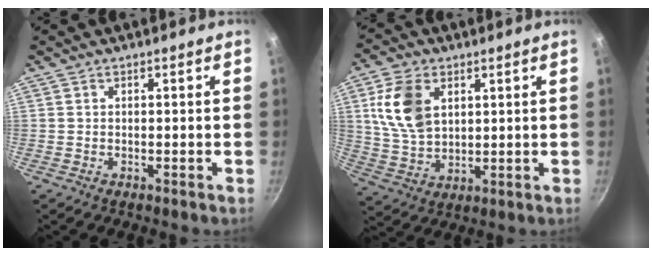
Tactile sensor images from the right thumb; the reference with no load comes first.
{"total": 11.9, "force": [3.7, 7.8, 8.1], "torque": [-0.140, -0.016, 0.077]}